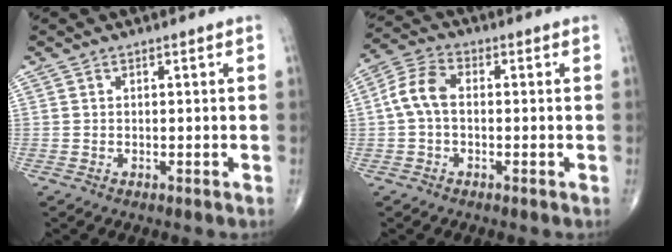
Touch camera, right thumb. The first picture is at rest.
{"total": 6.6, "force": [-0.1, 3.9, 5.3], "torque": [-0.110, 0.020, -0.013]}